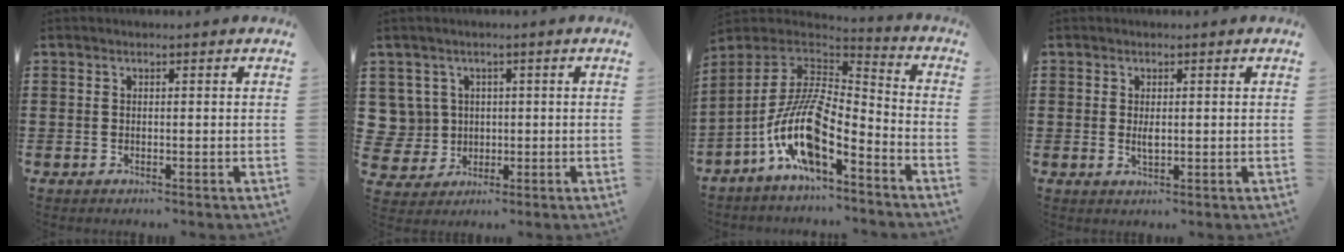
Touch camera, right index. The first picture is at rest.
{"total": 4.7, "force": [0.8, 4.6, 0.5], "torque": [-0.042, 0.010, 0.014]}
{"total": 13.6, "force": [-6.5, 4.5, 11.0], "torque": [-0.255, -0.011, -0.138]}
{"total": 1.8, "force": [0.2, 0.7, 1.7], "torque": [-0.034, 0.000, 0.003]}